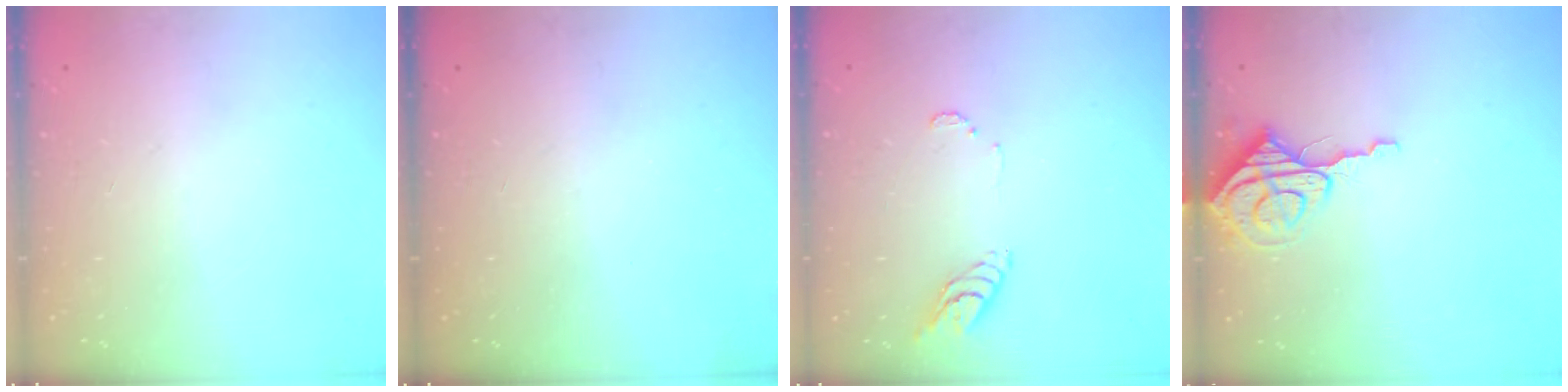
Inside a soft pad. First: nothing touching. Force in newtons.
{"total": 0.0}
{"total": 8.3, "press": 8.3, "slide": 0.7}
{"total": 7.7, "press": 7.7, "slide": 0.6}